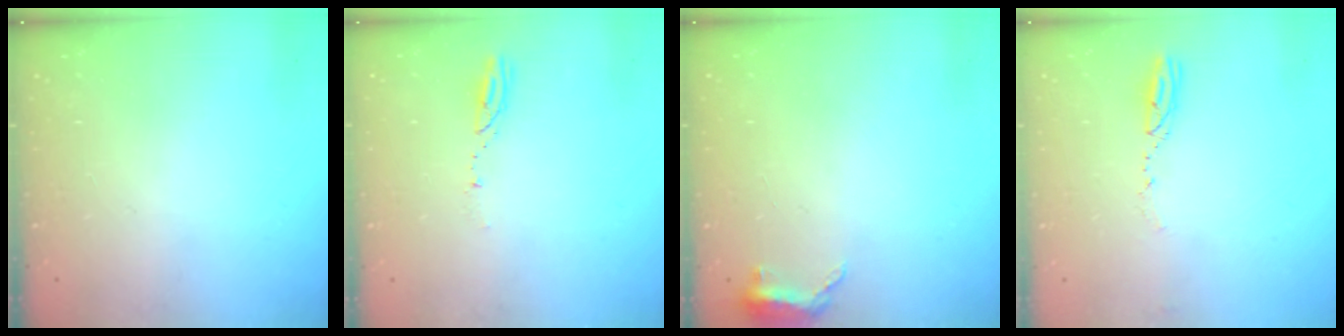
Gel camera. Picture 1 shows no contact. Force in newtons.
{"total": 3.7, "press": 3.7, "slide": 0.4}
{"total": 5.7, "press": 5.6, "slide": 1.4}
{"total": 3.3, "press": 3.2, "slide": 0.5}